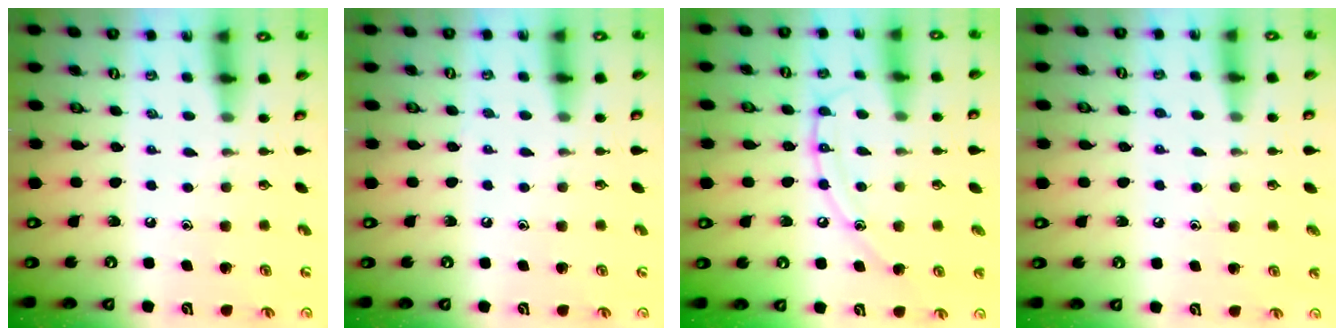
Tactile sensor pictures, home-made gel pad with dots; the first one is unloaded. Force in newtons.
{"total": 3.0, "press": 2.9, "slide": 0.3}
{"total": 11.0, "press": 11.0, "slide": 0.9}
{"total": 4.8, "press": 4.8, "slide": 0.6}